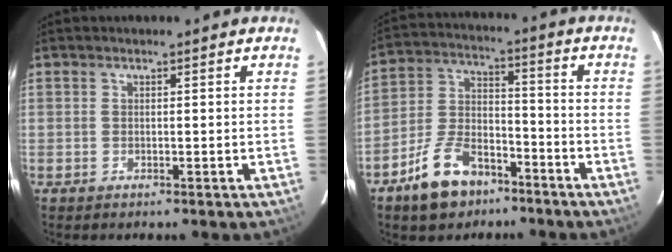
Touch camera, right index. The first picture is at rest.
{"total": 12.3, "force": [-8.1, 6.8, 6.2], "torque": [-0.135, 0.022, -0.133]}